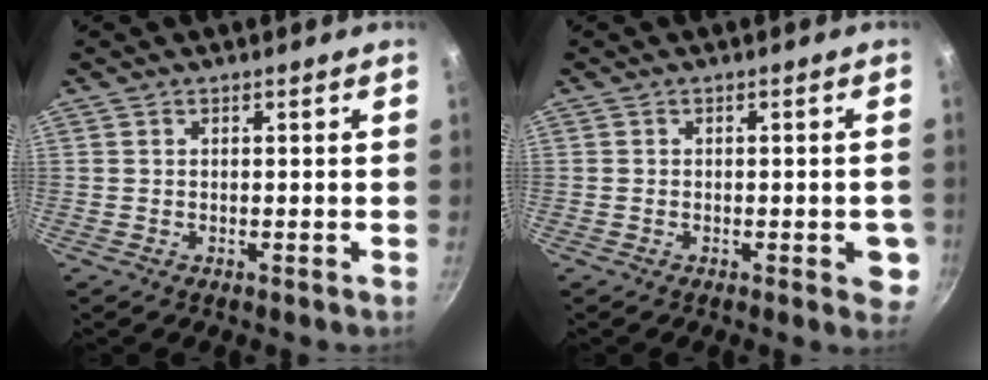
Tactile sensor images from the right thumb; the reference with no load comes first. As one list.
[{"total": 4.3, "force": [-1.2, 1.9, 3.7], "torque": [-0.026, 0.002, -0.016]}]